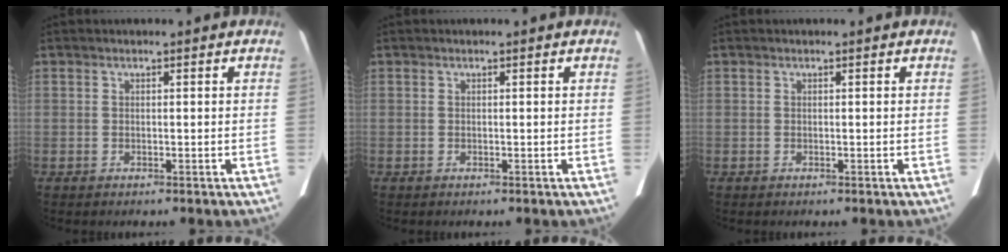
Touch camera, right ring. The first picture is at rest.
{"total": 0.0}
{"total": 0.0}